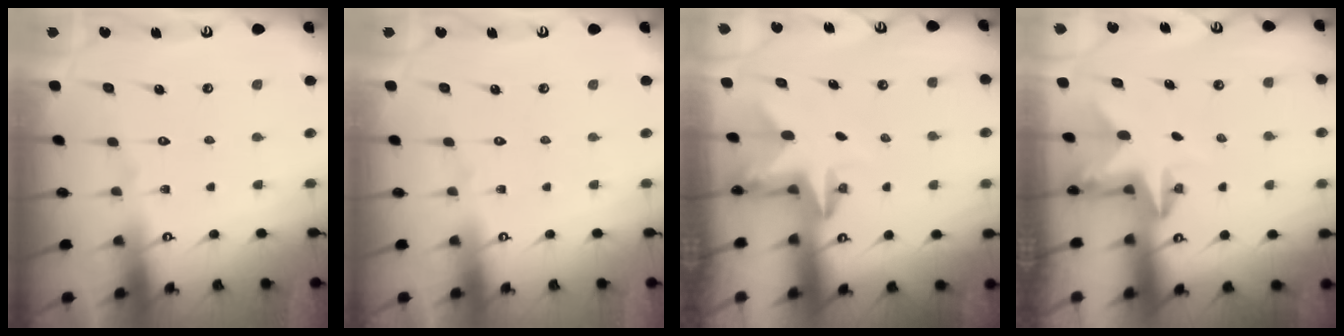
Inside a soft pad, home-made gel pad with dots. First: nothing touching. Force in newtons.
{"total": 0.0}
{"total": 2.4, "press": 2.3, "slide": 0.4}
{"total": 2.5, "press": 2.5, "slide": 0.4}